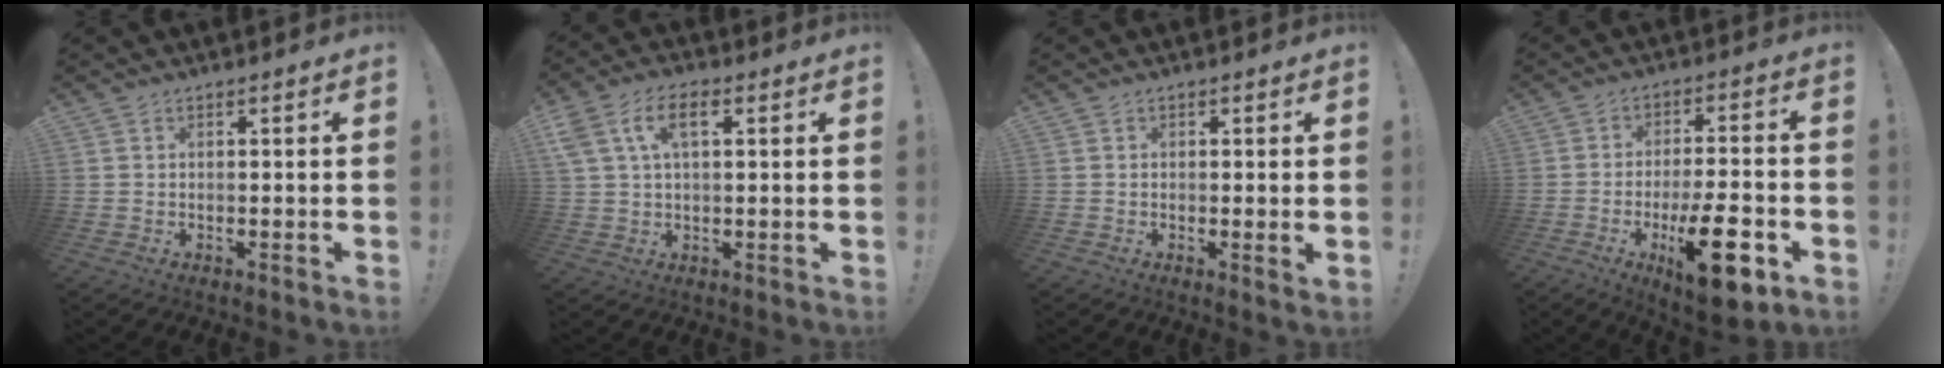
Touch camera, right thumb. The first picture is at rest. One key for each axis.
{"total": 9.1, "fx": 3.1, "fy": 5.1, "fz": 6.9, "tx": -0.134, "ty": 0.007, "tz": 0.056}
{"total": 1.7, "fx": 0.5, "fy": 0.0, "fz": 1.6, "tx": -0.014, "ty": -0.007, "tz": 0.006}
{"total": 15.8, "fx": -6.2, "fy": 4.8, "fz": 13.7, "tx": -0.205, "ty": 0.024, "tz": -0.093}